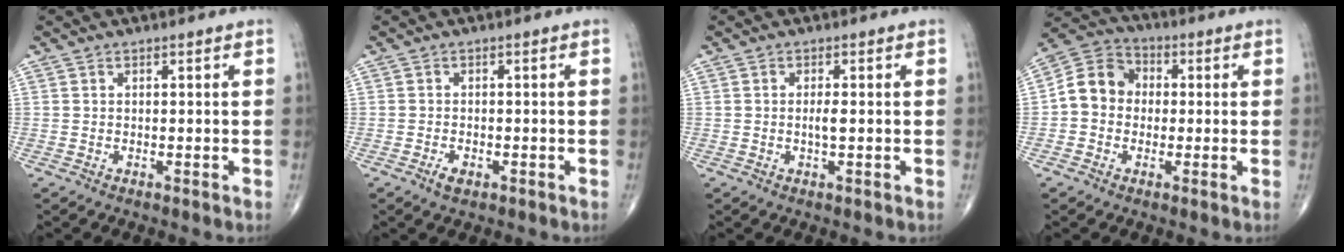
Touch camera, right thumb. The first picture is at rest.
{"total": 2.1, "force": [-1.1, 1.1, 1.4], "torque": [-0.025, 0.000, -0.017]}
{"total": 1.8, "force": [-0.2, 0.4, 1.8], "torque": [-0.036, 0.000, -0.003]}
{"total": 9.0, "force": [-0.3, 7.8, 4.5], "torque": [-0.063, 0.033, -0.021]}